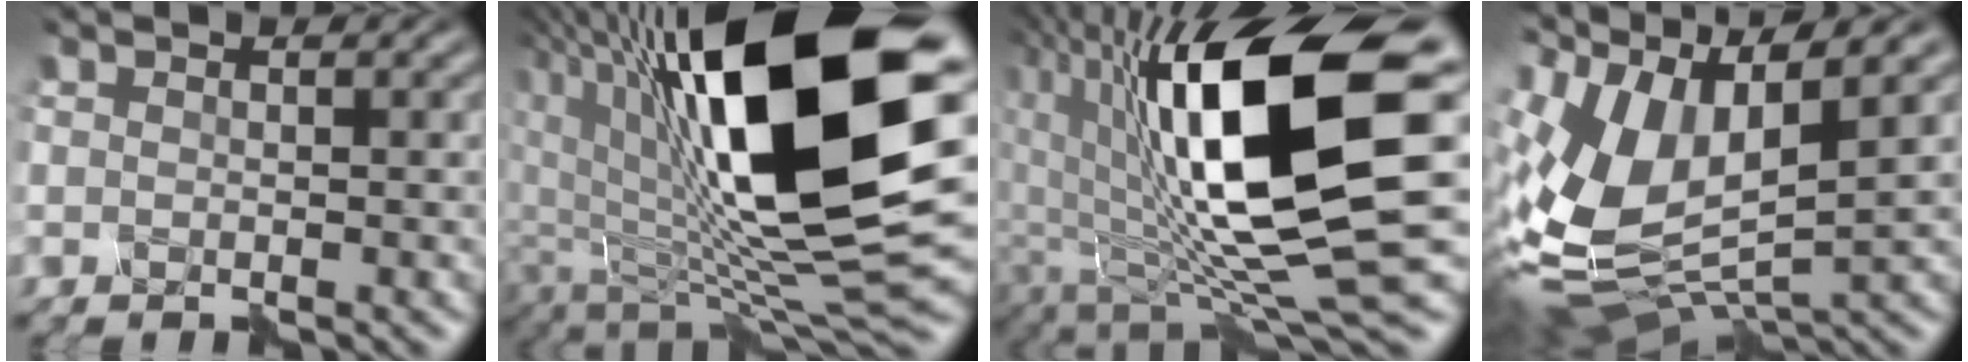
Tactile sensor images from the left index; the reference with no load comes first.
{"total": 17.1, "force": [3.9, 6.2, 15.4], "torque": [-0.262, -0.010, 0.064]}
{"total": 14.8, "force": [2.0, 4.9, 13.8], "torque": [-0.240, -0.016, 0.032]}
{"total": 10.9, "force": [2.4, 5.6, 9.0], "torque": [-0.214, -0.003, 0.048]}